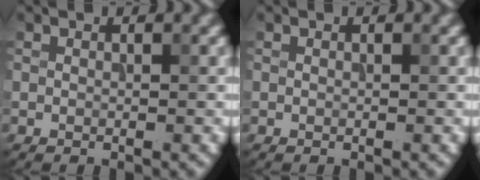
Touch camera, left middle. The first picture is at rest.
{"total": 0.0}